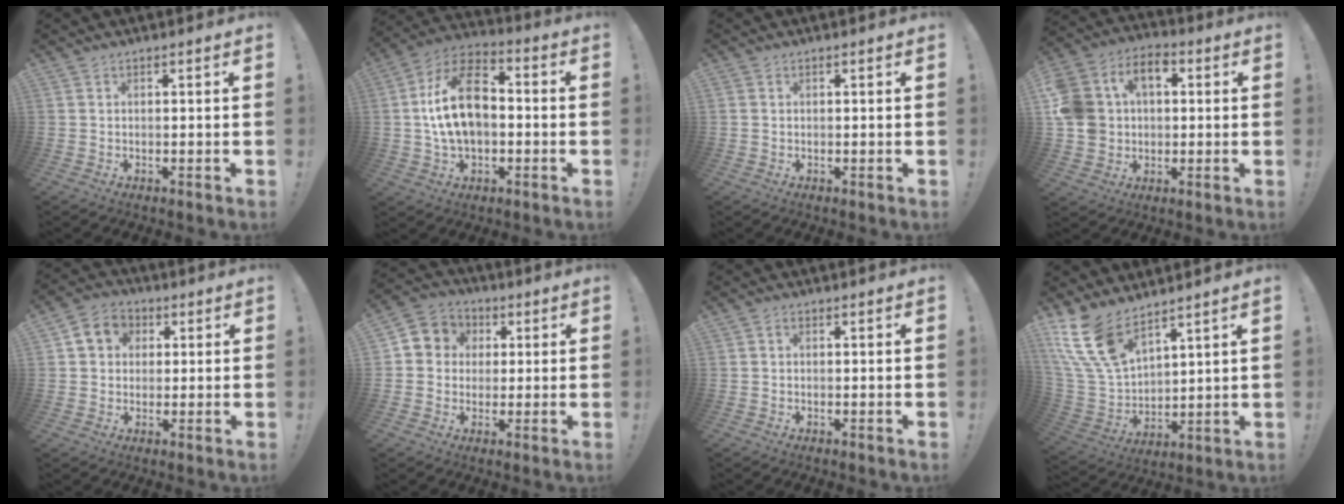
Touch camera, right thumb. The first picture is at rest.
{"total": 17.2, "force": [0.1, 11.2, 13.0], "torque": [-0.226, 0.020, 0.001]}
{"total": 0.6, "force": [0.3, 0.5, 0.1], "torque": [-0.008, 0.004, 0.008]}
{"total": 13.7, "force": [2.9, 11.2, 7.2], "torque": [-0.147, 0.004, 0.060]}
{"total": 7.5, "force": [1.7, 6.7, 2.9], "torque": [-0.040, 0.005, 0.037]}
{"total": 7.1, "force": [0.1, 6.9, 1.8], "torque": [-0.023, 0.012, 0.006]}
{"total": 0.7, "force": [0.0, 0.6, 0.3], "torque": [-0.011, 0.005, 0.001]}
{"total": 15.3, "force": [10.9, 7.3, 7.9], "torque": [-0.179, -0.069, 0.212]}